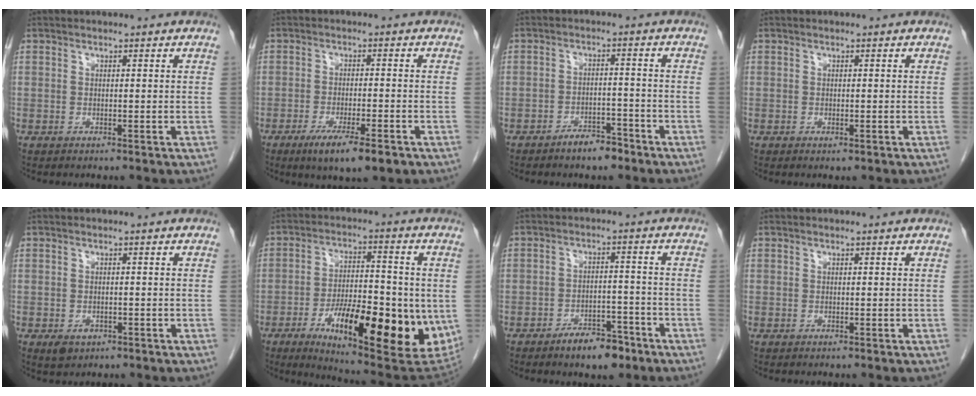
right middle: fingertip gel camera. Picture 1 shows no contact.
{"total": 8.0, "force": [-4.9, 1.1, 6.2], "torque": [-0.098, -0.016, -0.076]}
{"total": 4.0, "force": [-3.3, 1.5, 1.9], "torque": [-0.028, 0.005, -0.051]}
{"total": 0.6, "force": [-0.3, 0.2, 0.5], "torque": [-0.008, -0.002, -0.002]}
{"total": 2.3, "force": [-1.1, 1.5, 1.3], "torque": [-0.023, -0.002, -0.008]}
{"total": 21.3, "force": [-5.8, 5.7, 19.7], "torque": [-0.257, -0.023, -0.074]}
{"total": 6.0, "force": [-4.3, 2.5, 3.3], "torque": [-0.047, 0.007, -0.065]}
{"total": 0.0}